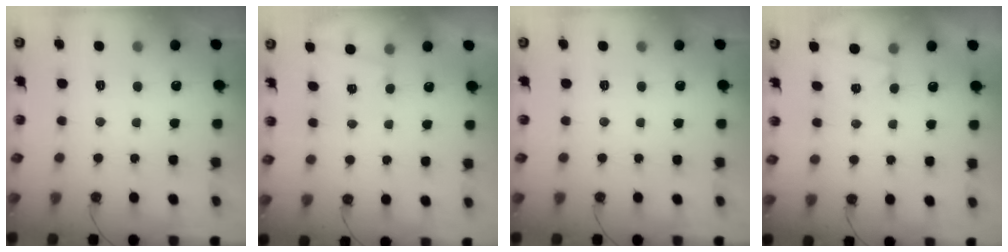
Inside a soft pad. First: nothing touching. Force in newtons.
{"total": 1.0, "press": 1.0, "slide": 0.3}
{"total": 0.0}
{"total": 2.5, "press": 1.9, "slide": 1.7}